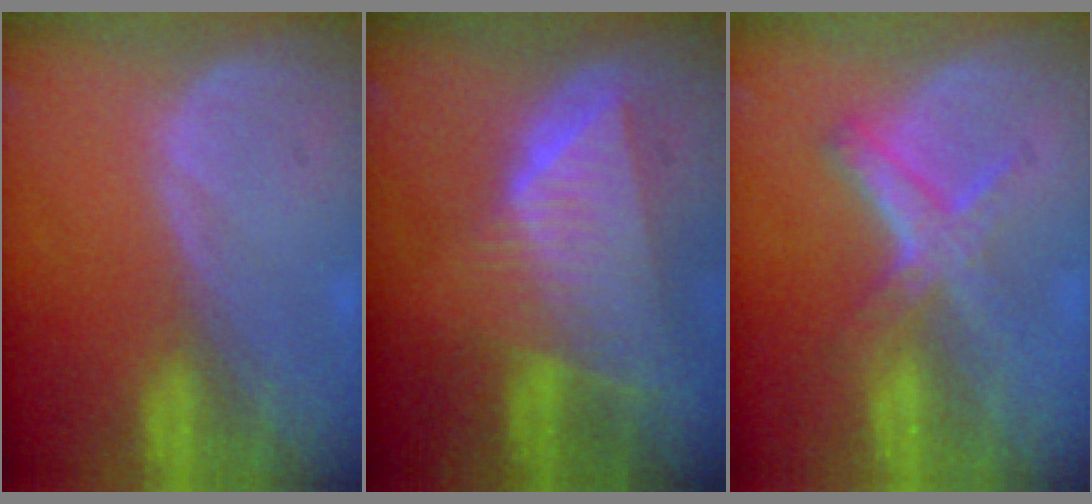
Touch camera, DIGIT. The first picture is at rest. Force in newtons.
{"total": 8.7, "press": 7.9, "slide": 3.8}
{"total": 5.4, "press": 5.2, "slide": 1.3}